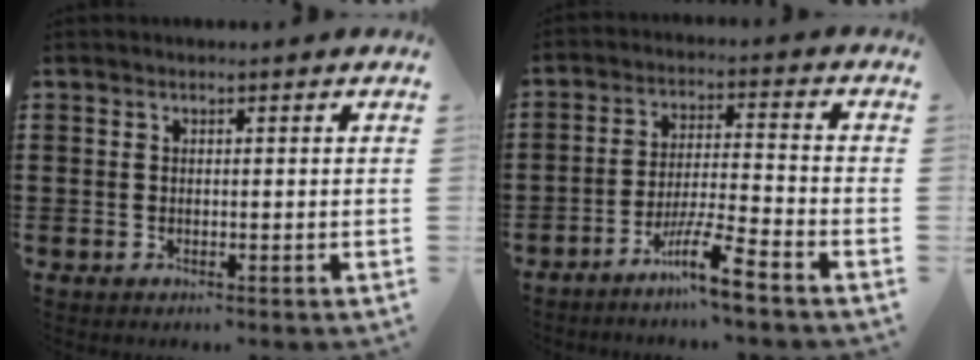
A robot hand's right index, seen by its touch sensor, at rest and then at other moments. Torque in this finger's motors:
{"motor_torque": [1.11, -0.06, 0.46, 0.04]}